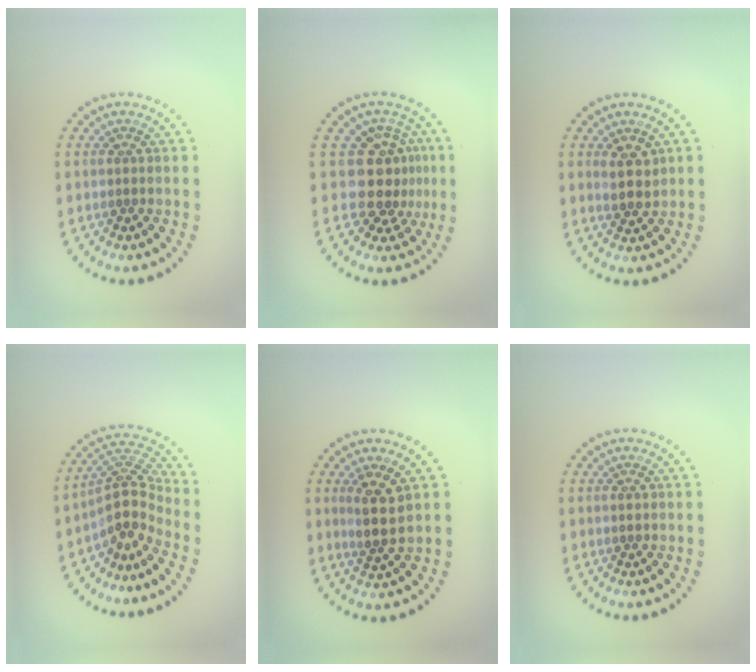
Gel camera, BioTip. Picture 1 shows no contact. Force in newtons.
{"total": 3.8, "press": 3.0, "slide": 2.4}
{"total": 2.2, "press": 2.0, "slide": 1.0}
{"total": 4.0, "press": 2.8, "slide": 2.9}
{"total": 2.8, "press": 2.4, "slide": 1.4}
{"total": 0.6, "press": 0.5, "slide": 0.2}